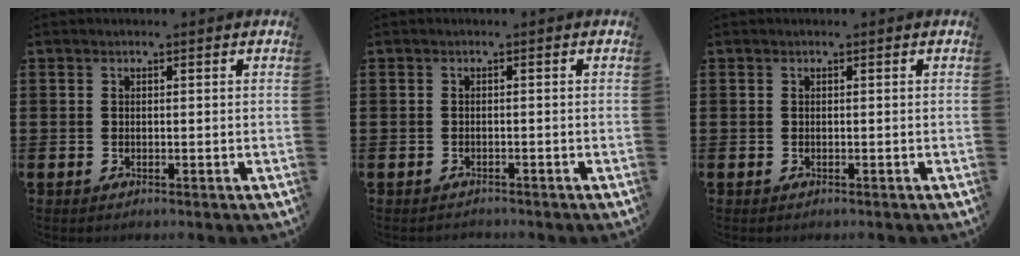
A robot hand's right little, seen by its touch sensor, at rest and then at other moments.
{"total": 0.6, "force": [-0.6, 0.0, 0.0], "torque": [-0.001, -0.002, -0.013]}
{"total": 0.0}